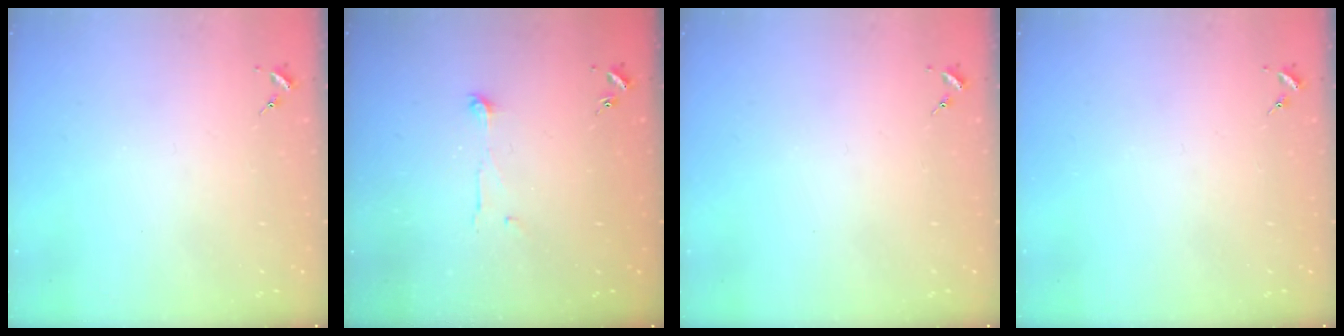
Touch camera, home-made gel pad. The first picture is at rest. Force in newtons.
{"total": 4.8, "press": 4.8, "slide": 0.4}
{"total": 0.0}
{"total": 0.0}